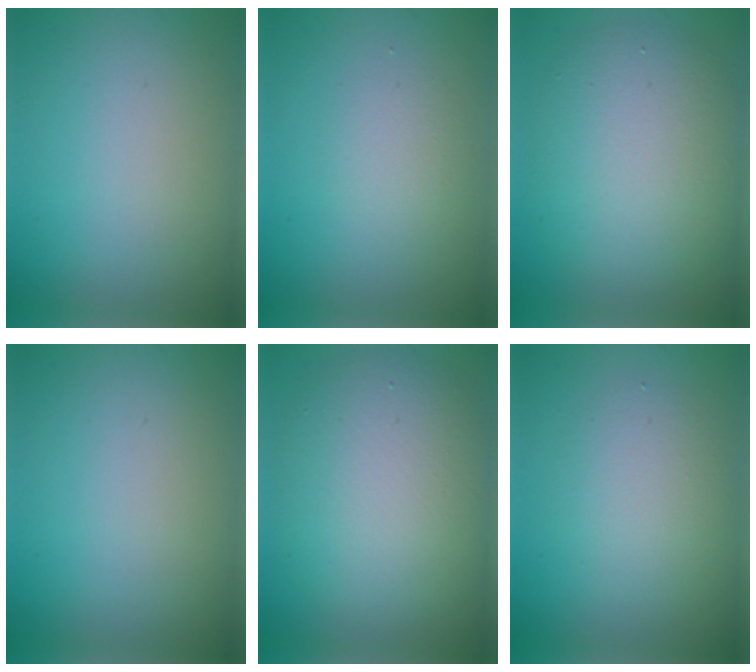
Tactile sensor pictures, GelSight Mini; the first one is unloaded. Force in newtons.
{"total": 1.7, "press": 1.7, "slide": 0.0}
{"total": 7.6, "press": 7.6, "slide": 0.6}
{"total": 0.0}
{"total": 8.4, "press": 8.3, "slide": 0.8}
{"total": 3.1, "press": 3.1, "slide": 0.2}